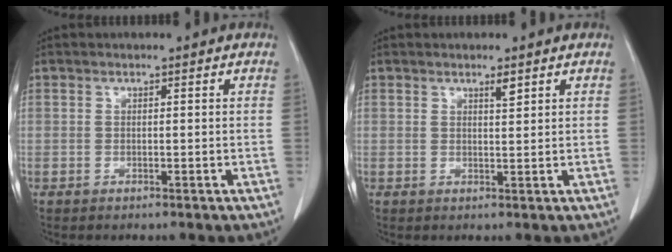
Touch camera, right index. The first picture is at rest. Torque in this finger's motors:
{"motor_torque": [0.06, 0.01, 0.01, 0.00]}